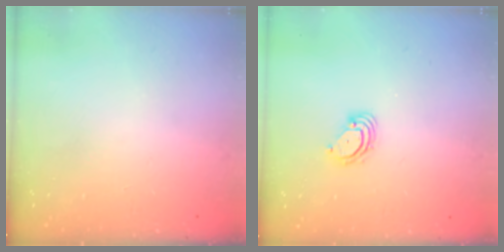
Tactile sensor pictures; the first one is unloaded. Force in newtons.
{"total": 4.3, "press": 4.3, "slide": 0.4}